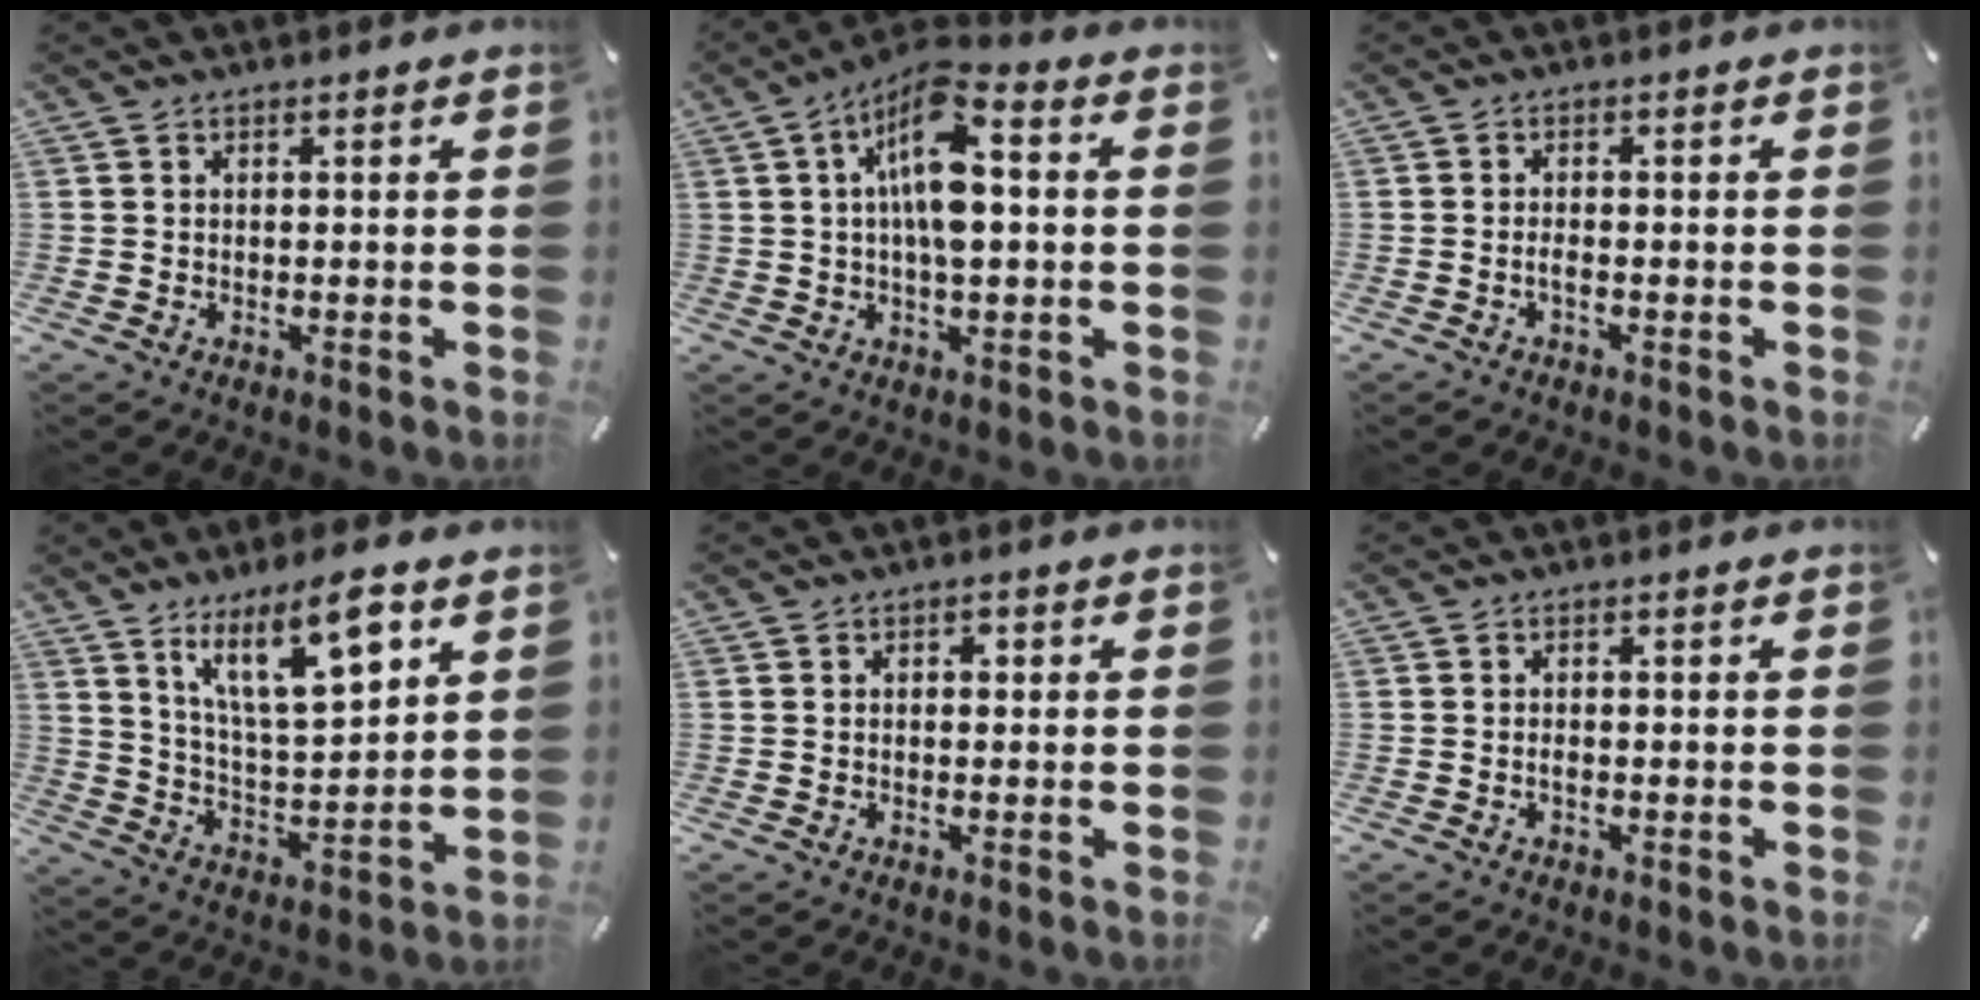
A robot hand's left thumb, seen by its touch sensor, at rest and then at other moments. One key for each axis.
{"total": 11.8, "fx": 1.8, "fy": 5.0, "fz": 10.6, "tx": -0.204, "ty": -0.004, "tz": 0.029}
{"total": 1.5, "fx": -0.8, "fy": 0.4, "fz": 1.2, "tx": -0.024, "ty": 0.001, "tz": -0.014}
{"total": 15.6, "fx": 9.6, "fy": 5.4, "fz": 10.9, "tx": -0.177, "ty": -0.044, "tz": 0.161}
{"total": 1.2, "fx": 0.1, "fy": 0.9, "fz": 0.7, "tx": -0.016, "ty": 0.006, "tz": 0.000}
{"total": 1.0, "fx": -0.4, "fy": 0.4, "fz": 0.8, "tx": -0.018, "ty": -0.001, "tz": -0.008}